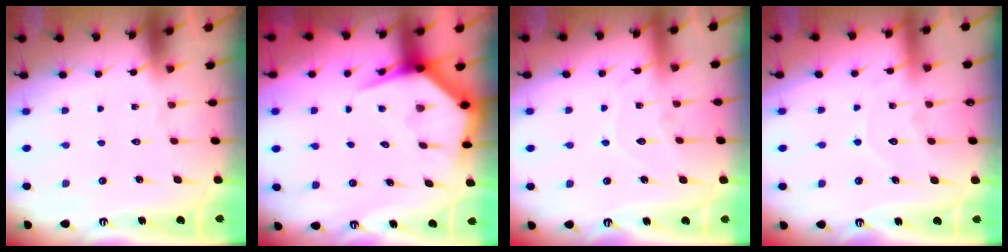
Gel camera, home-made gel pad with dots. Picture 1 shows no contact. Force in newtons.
{"total": 5.2, "press": 5.1, "slide": 0.7}
{"total": 8.0, "press": 7.9, "slide": 0.3}
{"total": 7.0, "press": 7.0, "slide": 0.8}